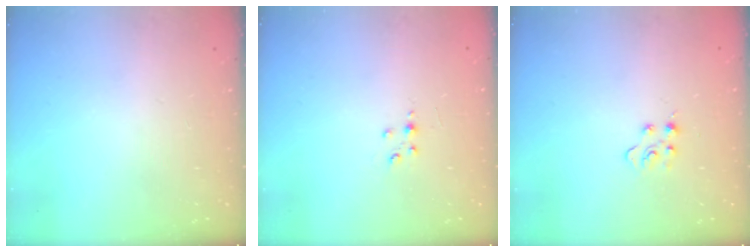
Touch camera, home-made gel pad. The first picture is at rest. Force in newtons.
{"total": 2.7, "press": 2.7, "slide": 0.4}
{"total": 2.9, "press": 2.9, "slide": 0.3}